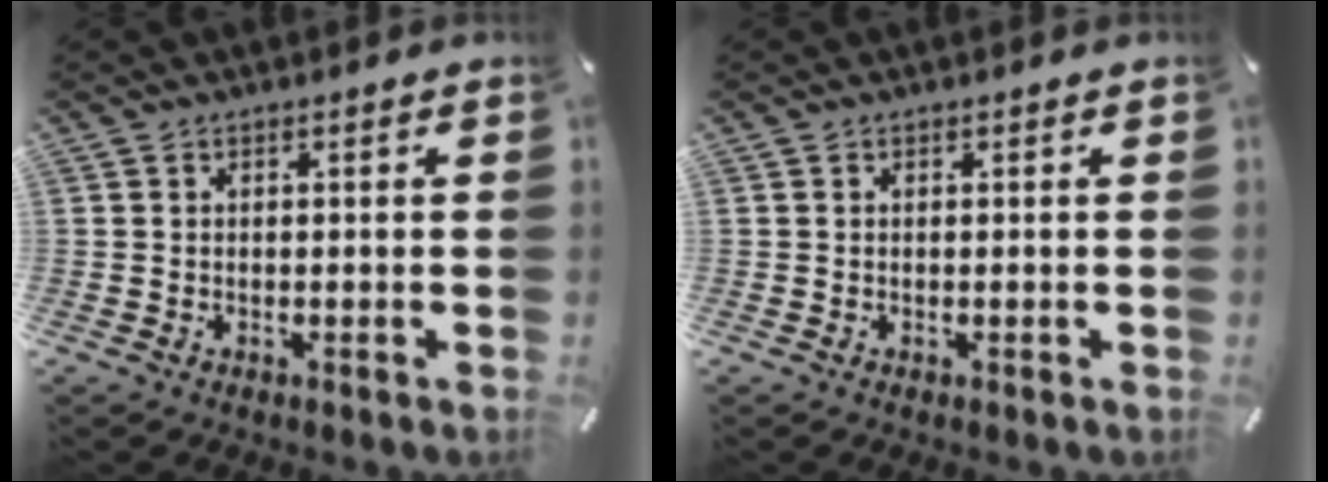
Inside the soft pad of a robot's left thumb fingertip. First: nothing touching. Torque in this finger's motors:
{"motor_torque": [-0.07, 0.03, 0.04, -0.06, 0.00]}